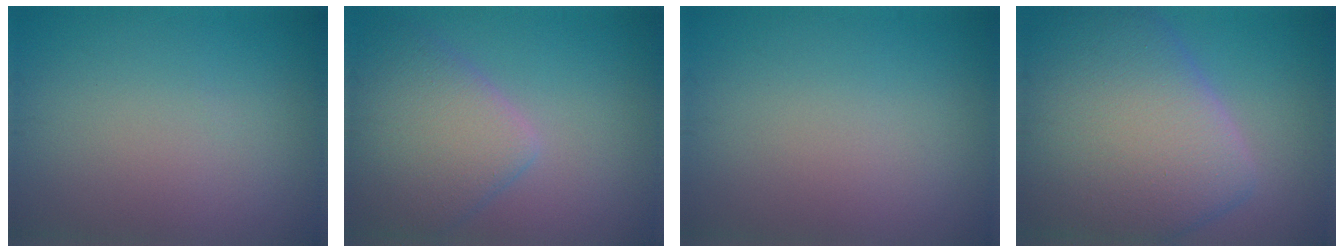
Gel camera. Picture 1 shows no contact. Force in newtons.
{"total": 5.9, "press": 5.9, "slide": 0.3}
{"total": 0.0}
{"total": 12.7, "press": 12.7, "slide": 0.6}